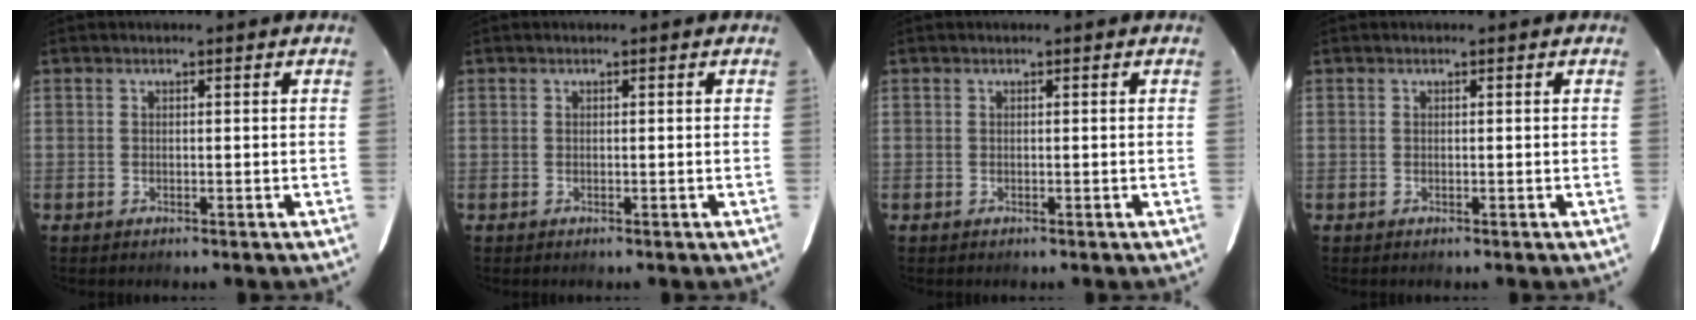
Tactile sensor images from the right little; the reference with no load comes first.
{"total": 0.0}
{"total": 0.0}
{"total": 0.0}